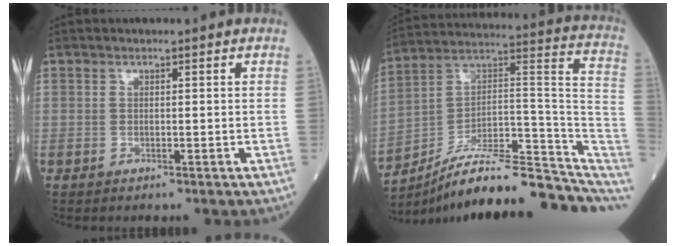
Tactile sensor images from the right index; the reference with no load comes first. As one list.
[{"total": 21.1, "force": [-17.7, 4.3, 10.7], "torque": [-0.104, 0.060, -0.270]}]